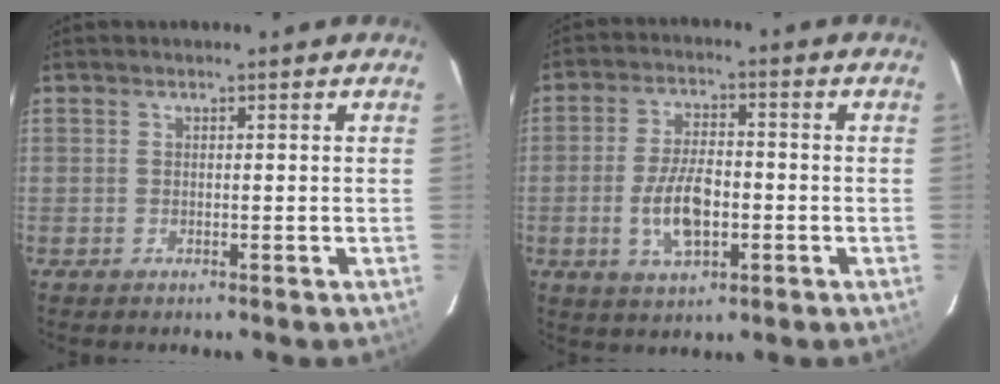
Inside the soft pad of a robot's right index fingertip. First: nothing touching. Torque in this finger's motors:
{"motor_torque": [1.39, -0.41, 0.45, 0.09]}